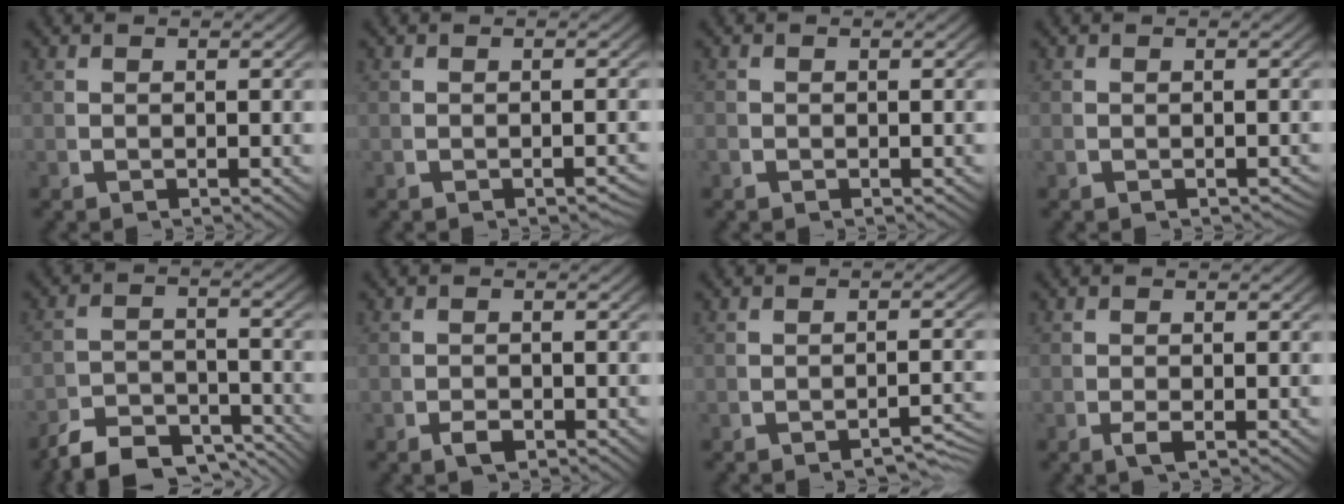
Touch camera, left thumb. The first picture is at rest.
{"total": 1.0, "force": [-0.9, 0.2, 0.5], "torque": [-0.007, 0.004, -0.014]}
{"total": 0.7, "force": [-0.3, 0.6, 0.1], "torque": [-0.009, -0.008, -0.004]}
{"total": 1.0, "force": [-0.9, 0.5, 0.2], "torque": [-0.006, -0.005, -0.010]}
{"total": 6.7, "force": [-5.5, 2.8, 2.5], "torque": [-0.036, -0.024, -0.094]}
{"total": 1.5, "force": [-0.9, 0.7, 0.8], "torque": [-0.017, -0.009, -0.013]}
{"total": 2.8, "force": [-2.4, 0.7, 1.3], "torque": [-0.017, 0.002, -0.037]}
{"total": 1.2, "force": [-0.4, 0.5, 1.0], "torque": [-0.027, -0.005, -0.004]}